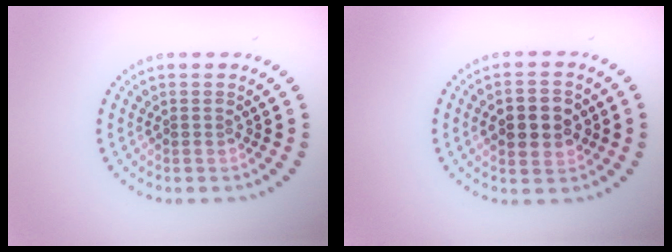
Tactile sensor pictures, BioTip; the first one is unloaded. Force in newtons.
{"total": 4.6, "press": 4.6, "slide": 0.1}